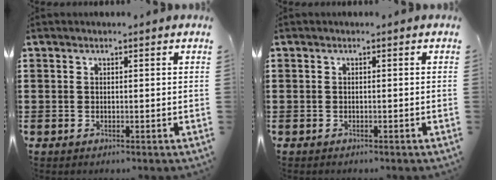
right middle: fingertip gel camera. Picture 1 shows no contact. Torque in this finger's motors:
{"motor_torque": [-1.11, 1.02, -0.54, -0.21]}